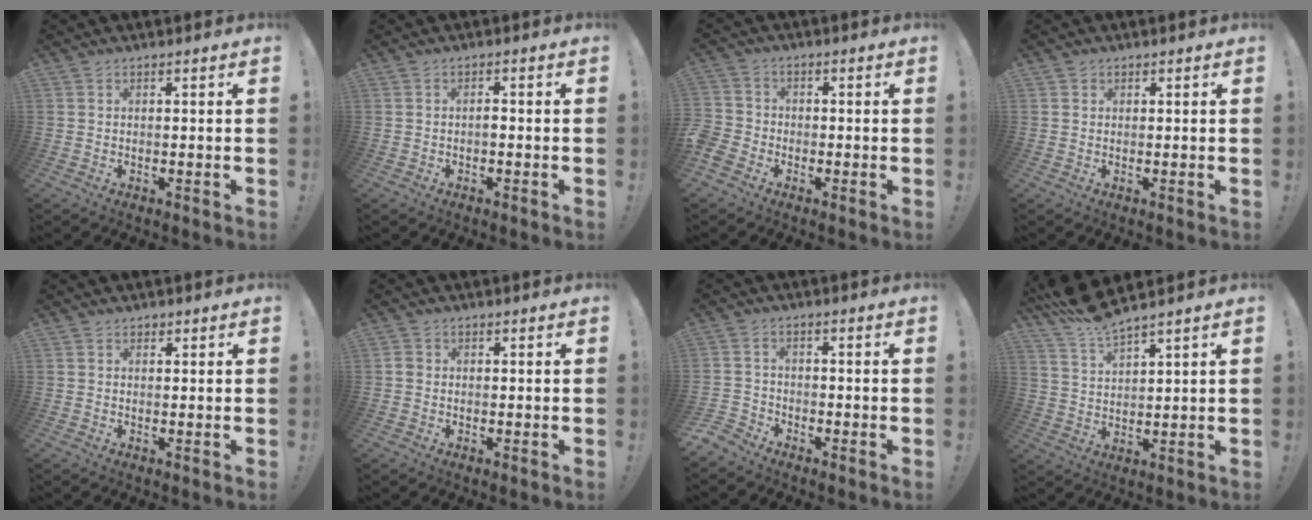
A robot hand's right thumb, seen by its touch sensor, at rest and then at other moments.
{"total": 1.4, "force": [-0.8, 0.5, 1.0], "torque": [-0.018, 0.003, -0.015]}
{"total": 5.2, "force": [-3.1, 3.8, 1.5], "torque": [-0.051, 0.017, -0.060]}
{"total": 1.0, "force": [0.6, 0.8, 0.0], "torque": [0.008, -0.002, 0.010]}
{"total": 0.8, "force": [0.6, 0.6, 0.1], "torque": [0.003, -0.002, 0.010]}
{"total": 1.4, "force": [-0.4, 1.3, 0.6], "torque": [-0.014, 0.008, -0.006]}
{"total": 4.0, "force": [-3.7, 1.7, 0.4], "torque": [-0.016, 0.010, -0.070]}
{"total": 7.8, "force": [7.1, 0.7, 3.1], "torque": [-0.071, -0.041, 0.132]}